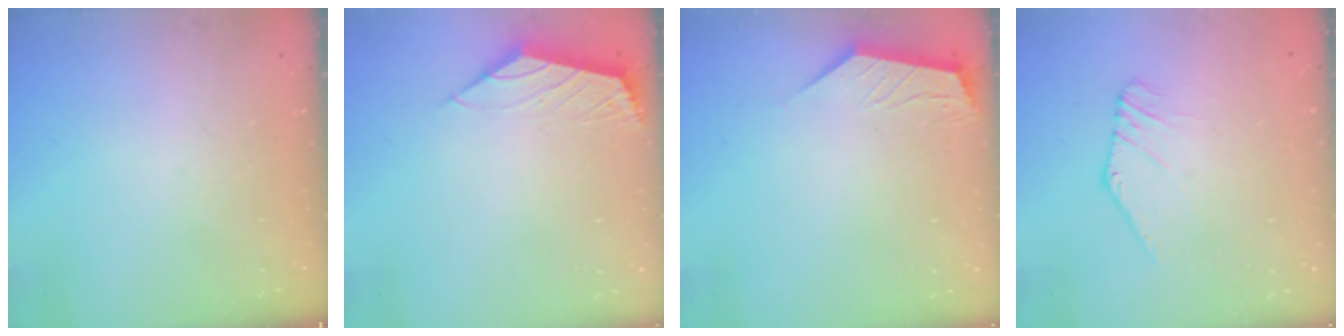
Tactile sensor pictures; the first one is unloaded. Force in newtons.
{"total": 2.1, "press": 2.0, "slide": 0.7}
{"total": 2.1, "press": 2.0, "slide": 0.4}
{"total": 2.7, "press": 2.7, "slide": 0.1}